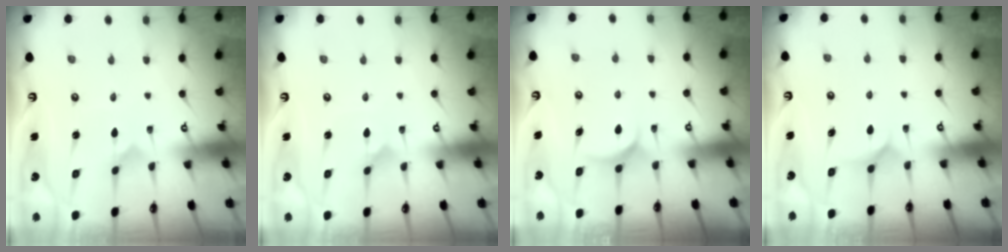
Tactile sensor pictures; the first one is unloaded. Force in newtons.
{"total": 1.6, "press": 1.6, "slide": 0.1}
{"total": 6.7, "press": 6.7, "slide": 0.2}
{"total": 6.9, "press": 6.8, "slide": 0.6}